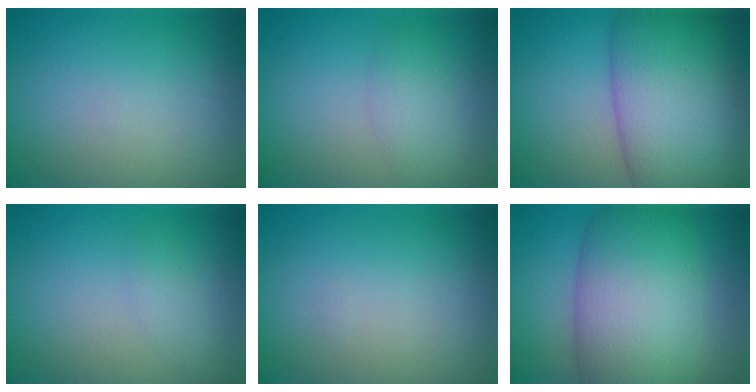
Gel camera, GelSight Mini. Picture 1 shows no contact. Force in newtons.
{"total": 2.0, "press": 2.0, "slide": 0.1}
{"total": 12.6, "press": 12.6, "slide": 0.4}
{"total": 1.2, "press": 1.2, "slide": 0.0}
{"total": 0.0}
{"total": 11.6, "press": 11.6, "slide": 0.5}